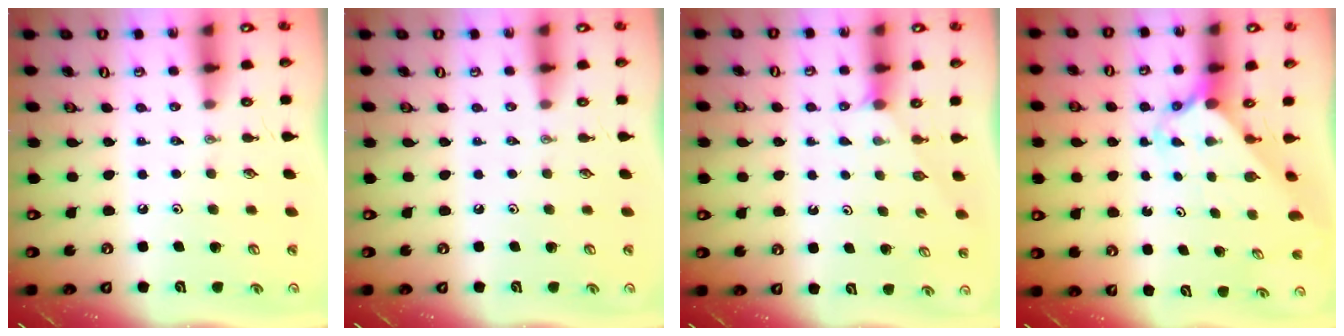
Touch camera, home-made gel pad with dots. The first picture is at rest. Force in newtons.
{"total": 0.0}
{"total": 2.5, "press": 2.4, "slide": 0.4}
{"total": 2.4, "press": 2.4, "slide": 0.3}